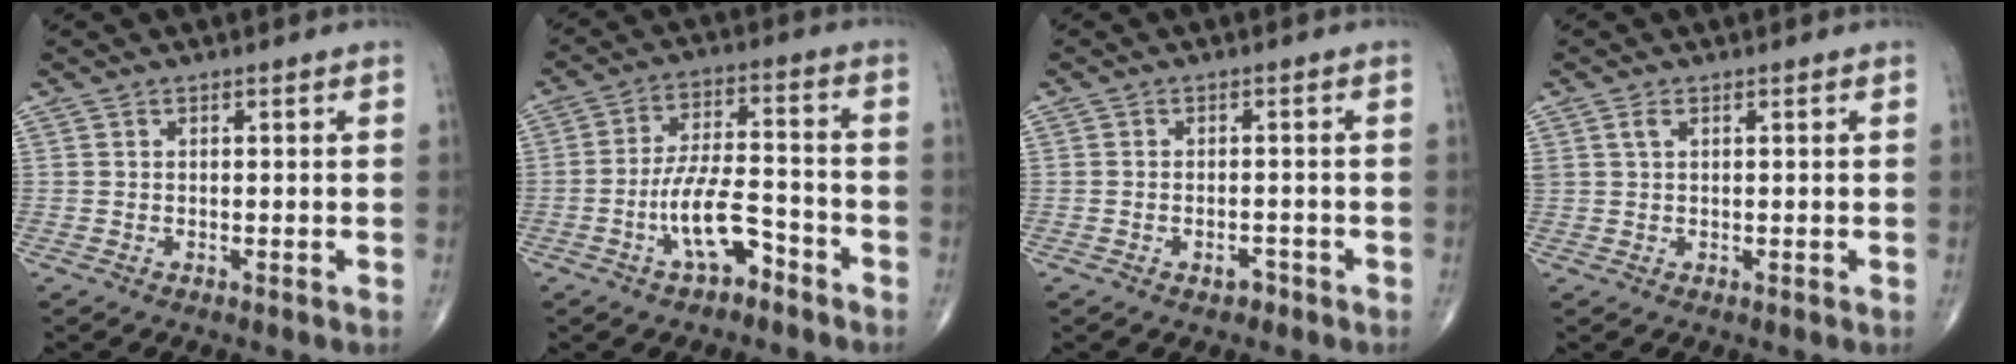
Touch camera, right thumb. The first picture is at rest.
{"total": 10.0, "force": [-5.1, 4.1, 7.7], "torque": [-0.139, 0.041, -0.090]}
{"total": 2.1, "force": [-1.3, 1.2, 1.1], "torque": [-0.016, 0.010, -0.019]}
{"total": 1.5, "force": [0.7, 0.8, 1.1], "torque": [-0.030, 0.007, 0.017]}